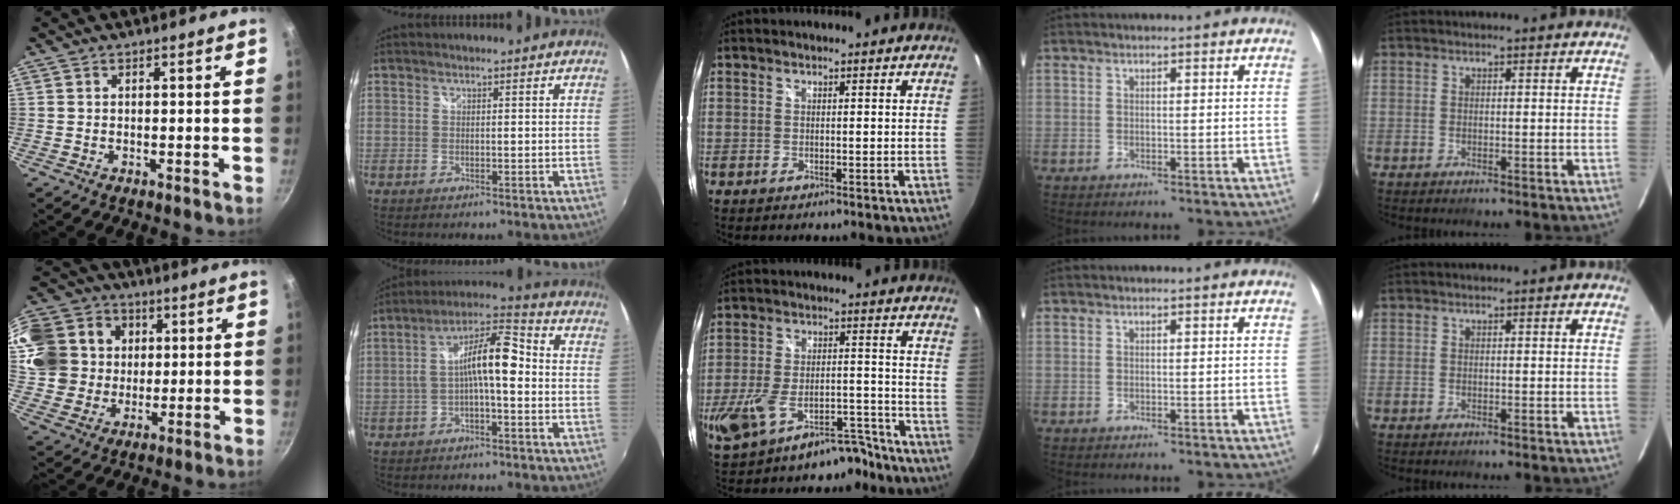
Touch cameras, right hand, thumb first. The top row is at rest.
{"thumb": {"total": 20.8, "force": [4.2, 18.4, 8.9], "torque": [-0.195, 0.031, 0.082]}, "index": {"total": 9.4, "force": [-1.4, 2.6, 9.0], "torque": [-0.168, 0.025, -0.029]}, "middle": {"total": 14.2, "force": [-9.3, 6.7, 8.3], "torque": [-0.173, 0.000, -0.137]}}